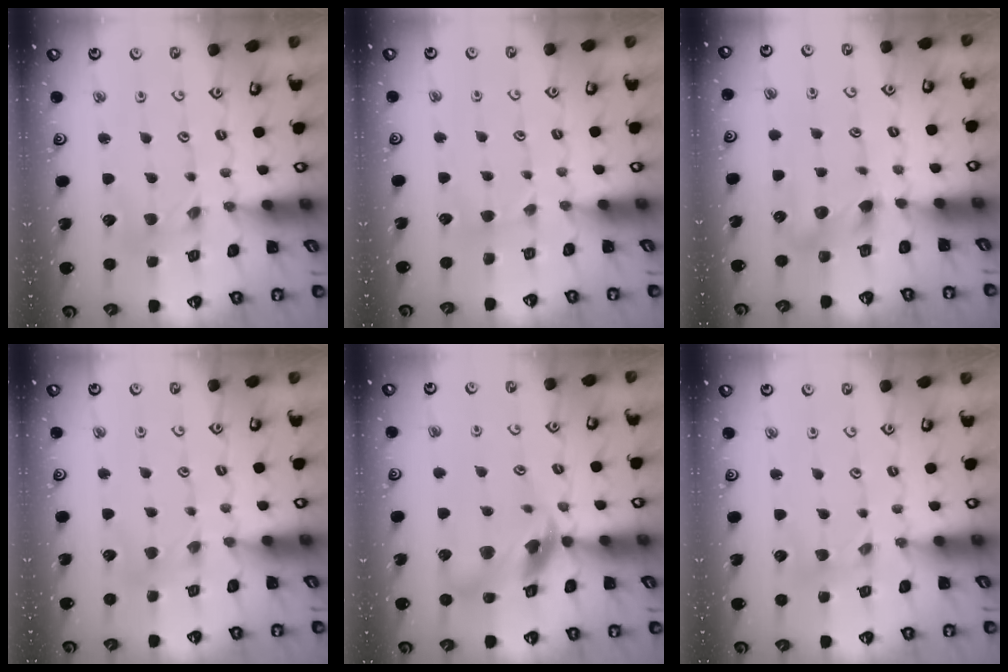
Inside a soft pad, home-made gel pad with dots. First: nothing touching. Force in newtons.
{"total": 1.6, "press": 1.5, "slide": 0.2}
{"total": 6.5, "press": 6.4, "slide": 0.8}
{"total": 2.3, "press": 2.2, "slide": 0.4}
{"total": 11.7, "press": 11.6, "slide": 1.6}
{"total": 0.8, "press": 0.8, "slide": 0.2}